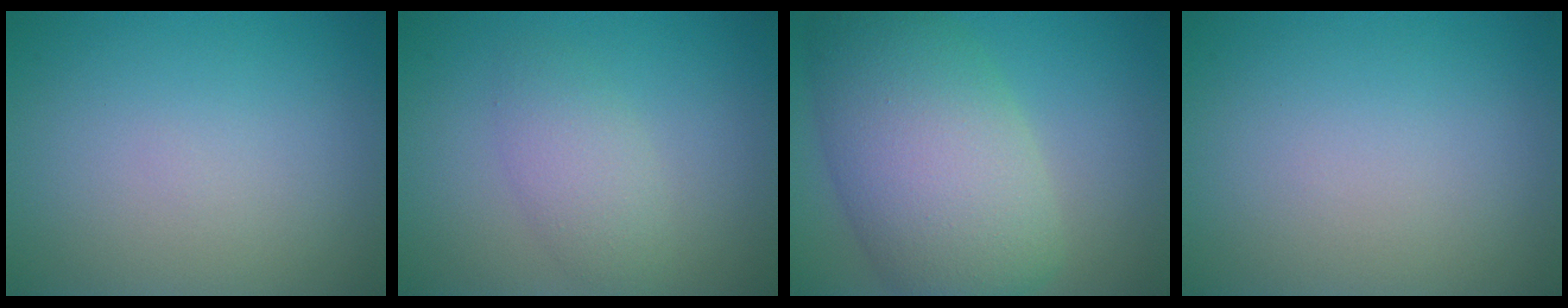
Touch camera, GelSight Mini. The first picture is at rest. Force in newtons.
{"total": 2.7, "press": 2.7, "slide": 0.0}
{"total": 10.4, "press": 10.4, "slide": 0.6}
{"total": 0.0}